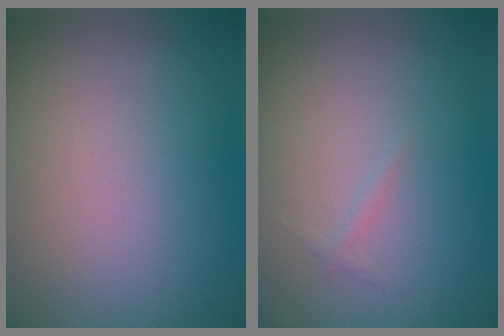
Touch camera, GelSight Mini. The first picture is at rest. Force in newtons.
{"total": 0.5, "press": 0.5, "slide": 0.0}